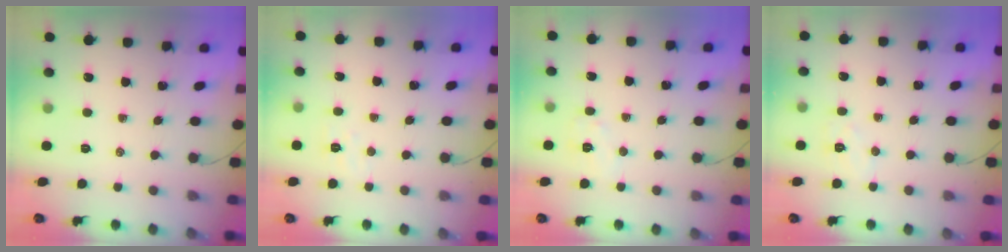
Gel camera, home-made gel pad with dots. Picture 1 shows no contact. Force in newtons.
{"total": 3.9, "press": 3.8, "slide": 0.8}
{"total": 4.5, "press": 4.4, "slide": 0.7}
{"total": 4.9, "press": 4.7, "slide": 1.0}